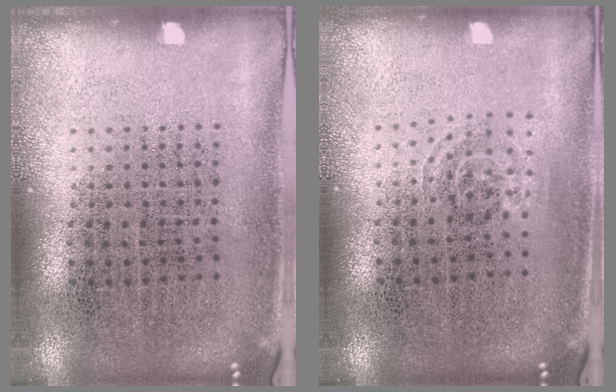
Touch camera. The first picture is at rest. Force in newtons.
{"total": 0.8, "press": 0.5, "slide": 0.6}